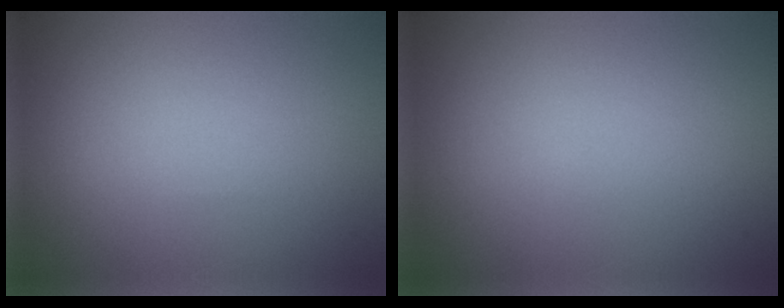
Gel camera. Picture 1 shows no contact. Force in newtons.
{"total": 0.0}